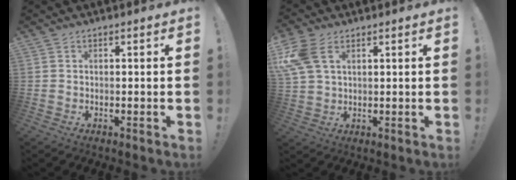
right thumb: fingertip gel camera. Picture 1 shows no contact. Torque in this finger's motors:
{"motor_torque": [0.17, 0.22, 0.33, 0.15, 0.19]}